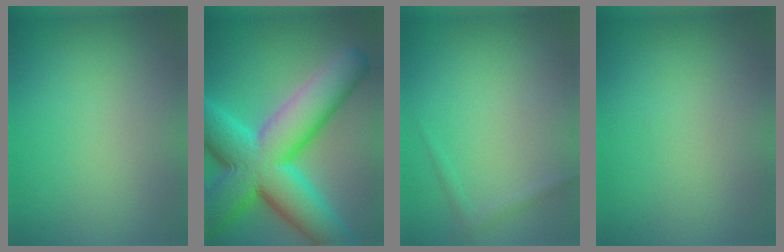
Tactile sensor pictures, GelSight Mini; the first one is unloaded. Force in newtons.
{"total": 14.8, "press": 14.8, "slide": 0.4}
{"total": 0.8, "press": 0.8, "slide": 0.1}
{"total": 0.0}